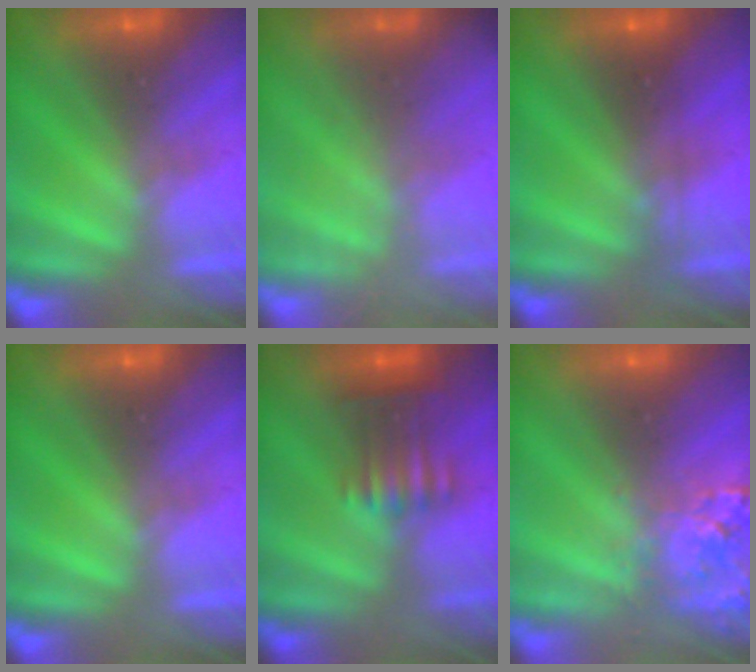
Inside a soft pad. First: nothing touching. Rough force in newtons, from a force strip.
{"total": 2.7}
{"total": 2.3}
{"total": 0.0}
{"total": 3.4}
{"total": 2.6}